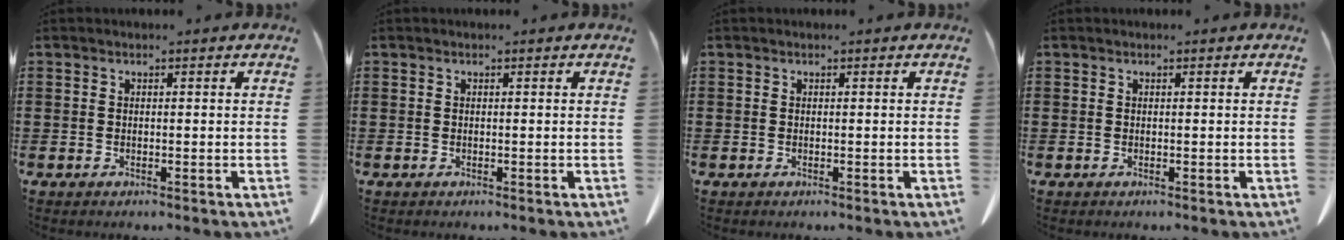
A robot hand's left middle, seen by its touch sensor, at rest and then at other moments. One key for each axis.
{"total": 0.0}
{"total": 0.0}
{"total": 0.0}